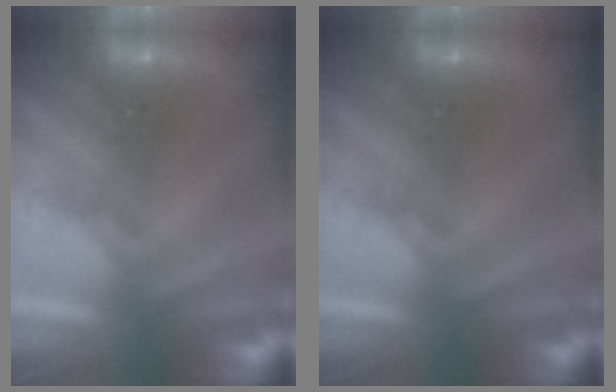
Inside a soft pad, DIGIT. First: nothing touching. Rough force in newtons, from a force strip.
{"total": 0.0}